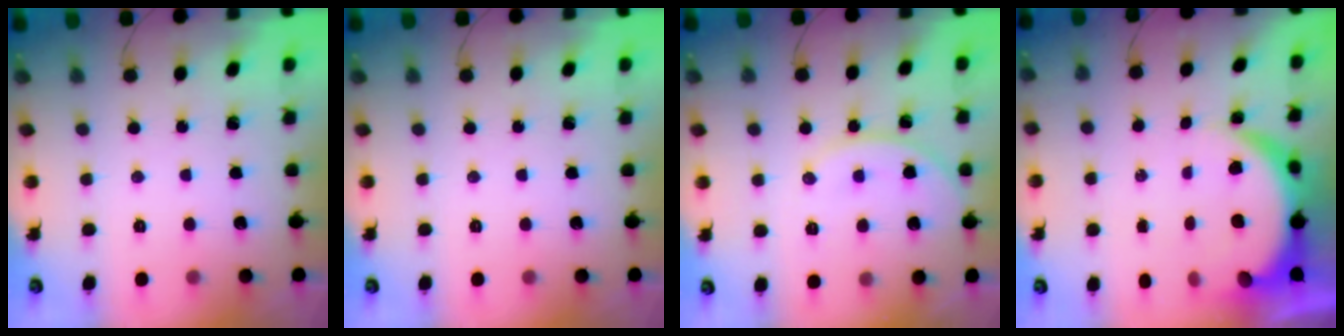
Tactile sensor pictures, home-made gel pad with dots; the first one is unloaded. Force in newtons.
{"total": 0.0}
{"total": 9.4, "press": 9.4, "slide": 0.2}
{"total": 8.9, "press": 8.9, "slide": 1.0}